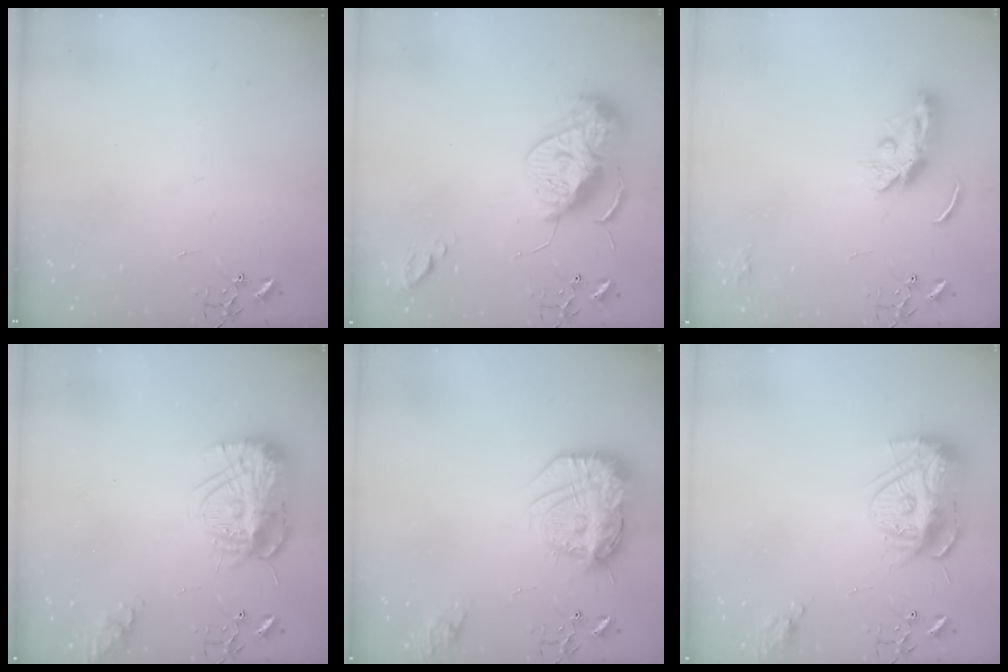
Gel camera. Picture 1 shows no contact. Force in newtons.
{"total": 15.3, "press": 15.3, "slide": 1.3}
{"total": 7.7, "press": 7.7, "slide": 0.2}
{"total": 15.2, "press": 15.1, "slide": 1.2}
{"total": 18.9, "press": 18.8, "slide": 1.8}
{"total": 13.5, "press": 13.4, "slide": 1.1}